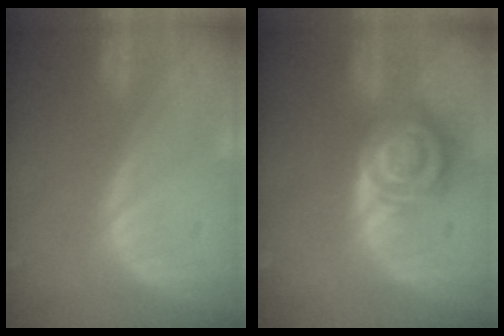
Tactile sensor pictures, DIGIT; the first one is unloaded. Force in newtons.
{"total": 8.5, "press": 7.3, "slide": 4.4}